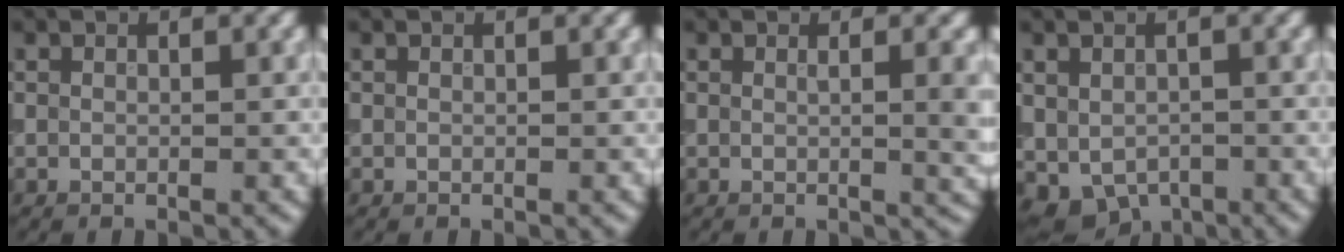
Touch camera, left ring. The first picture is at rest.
{"total": 0.0}
{"total": 3.2, "force": [0.3, 1.0, 3.0], "torque": [-0.031, 0.000, 0.003]}
{"total": 4.5, "force": [-1.5, 3.4, 2.5], "torque": [-0.043, -0.021, -0.006]}